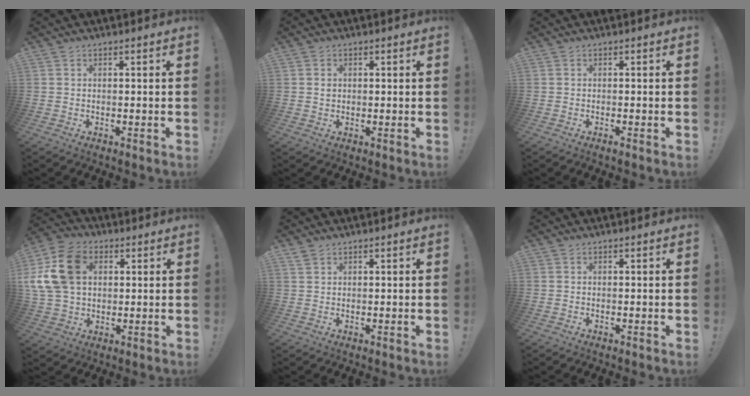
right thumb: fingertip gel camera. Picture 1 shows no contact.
{"total": 0.9, "force": [0.0, 0.9, -0.1], "torque": [0.010, 0.000, -0.001]}
{"total": 0.9, "force": [-0.7, -0.2, 0.6], "torque": [-0.016, 0.001, -0.010]}
{"total": 18.1, "force": [4.6, 13.3, 11.3], "torque": [-0.219, -0.003, 0.091]}
{"total": 1.5, "force": [1.2, 0.6, 0.7], "torque": [-0.007, -0.005, 0.021]}
{"total": 0.0}